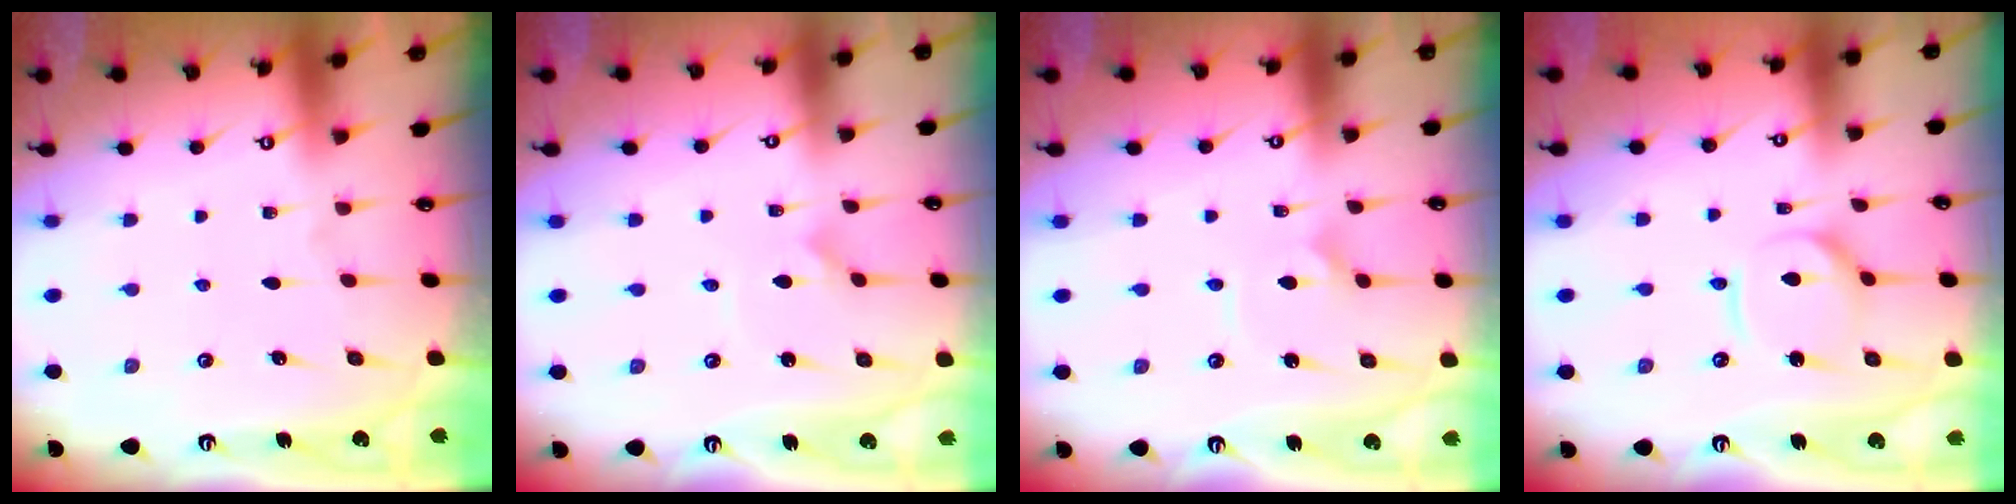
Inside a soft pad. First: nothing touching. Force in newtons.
{"total": 1.2, "press": 1.2, "slide": 0.1}
{"total": 2.9, "press": 2.9, "slide": 0.1}
{"total": 6.6, "press": 6.6, "slide": 0.6}